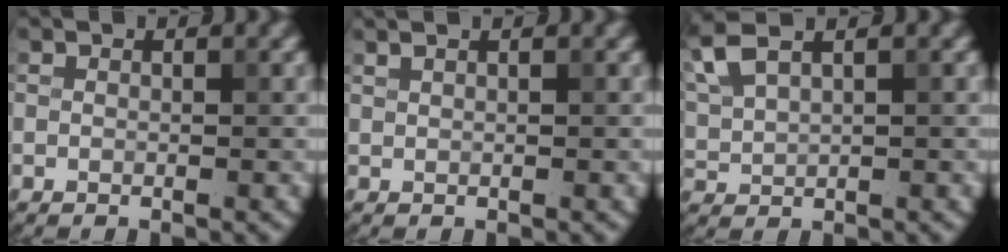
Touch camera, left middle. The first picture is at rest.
{"total": 1.5, "force": [1.0, 0.6, 0.9], "torque": [-0.010, 0.001, 0.008]}
{"total": 4.4, "force": [2.9, 1.5, 2.9], "torque": [-0.084, 0.021, 0.056]}